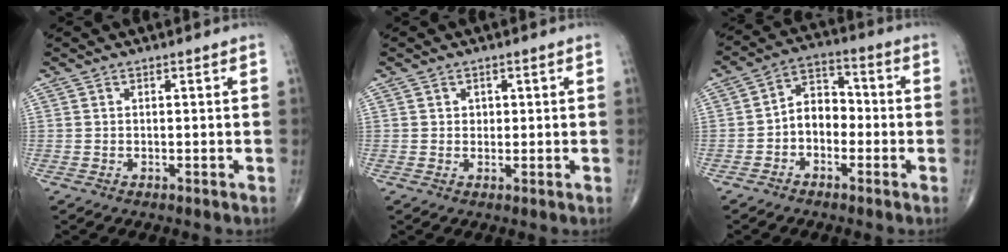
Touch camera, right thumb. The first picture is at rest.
{"total": 0.7, "force": [0.2, 0.6, 0.2], "torque": [0.006, 0.001, 0.002]}
{"total": 7.0, "force": [-1.8, 5.1, 4.4], "torque": [-0.048, 0.033, -0.049]}